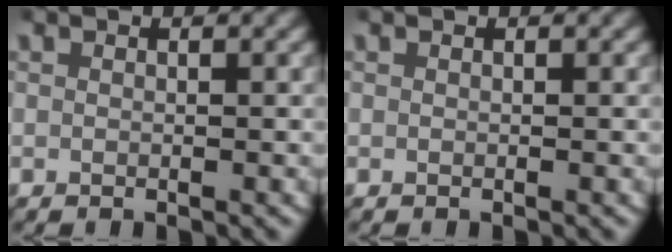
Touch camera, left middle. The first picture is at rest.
{"total": 0.0}